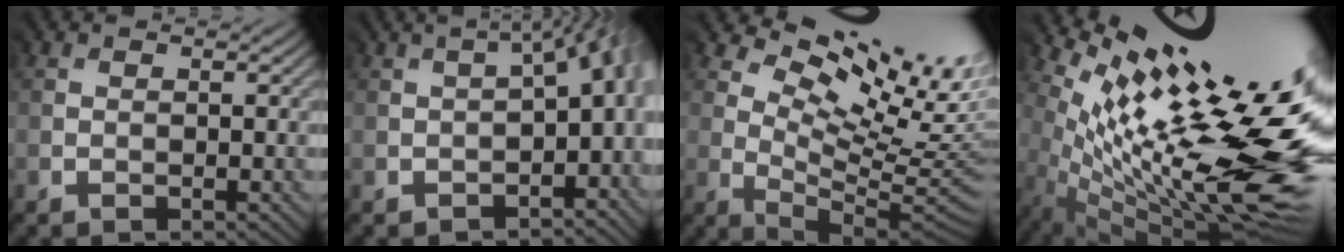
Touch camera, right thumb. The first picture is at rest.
{"total": 7.0, "force": [-2.7, 3.3, 5.6], "torque": [-0.052, -0.014, -0.025]}
{"total": 12.6, "force": [7.2, 4.2, 9.4], "torque": [-0.173, 0.004, 0.122]}
{"total": 16.5, "force": [3.3, 4.8, 15.5], "torque": [-0.246, 0.001, 0.079]}